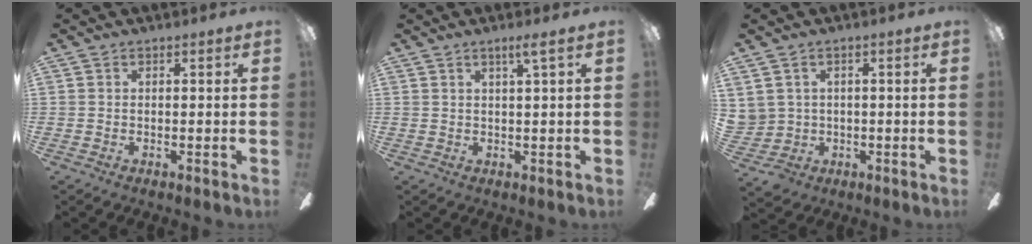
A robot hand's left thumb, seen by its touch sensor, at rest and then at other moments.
{"total": 2.7, "force": [1.7, -0.4, 2.1], "torque": [-0.043, -0.004, 0.030]}
{"total": 4.5, "force": [1.6, 4.2, -0.4], "torque": [-0.014, -0.011, 0.035]}